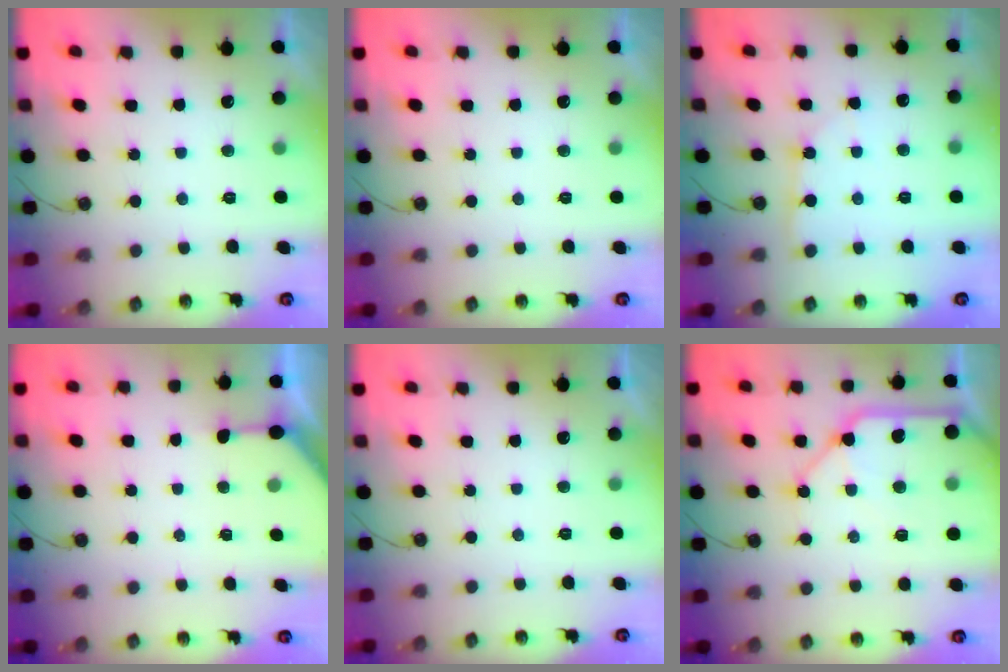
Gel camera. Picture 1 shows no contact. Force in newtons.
{"total": 0.0}
{"total": 2.2, "press": 2.2, "slide": 0.3}
{"total": 3.3, "press": 3.3, "slide": 0.3}
{"total": 0.0}
{"total": 14.9, "press": 14.8, "slide": 1.9}